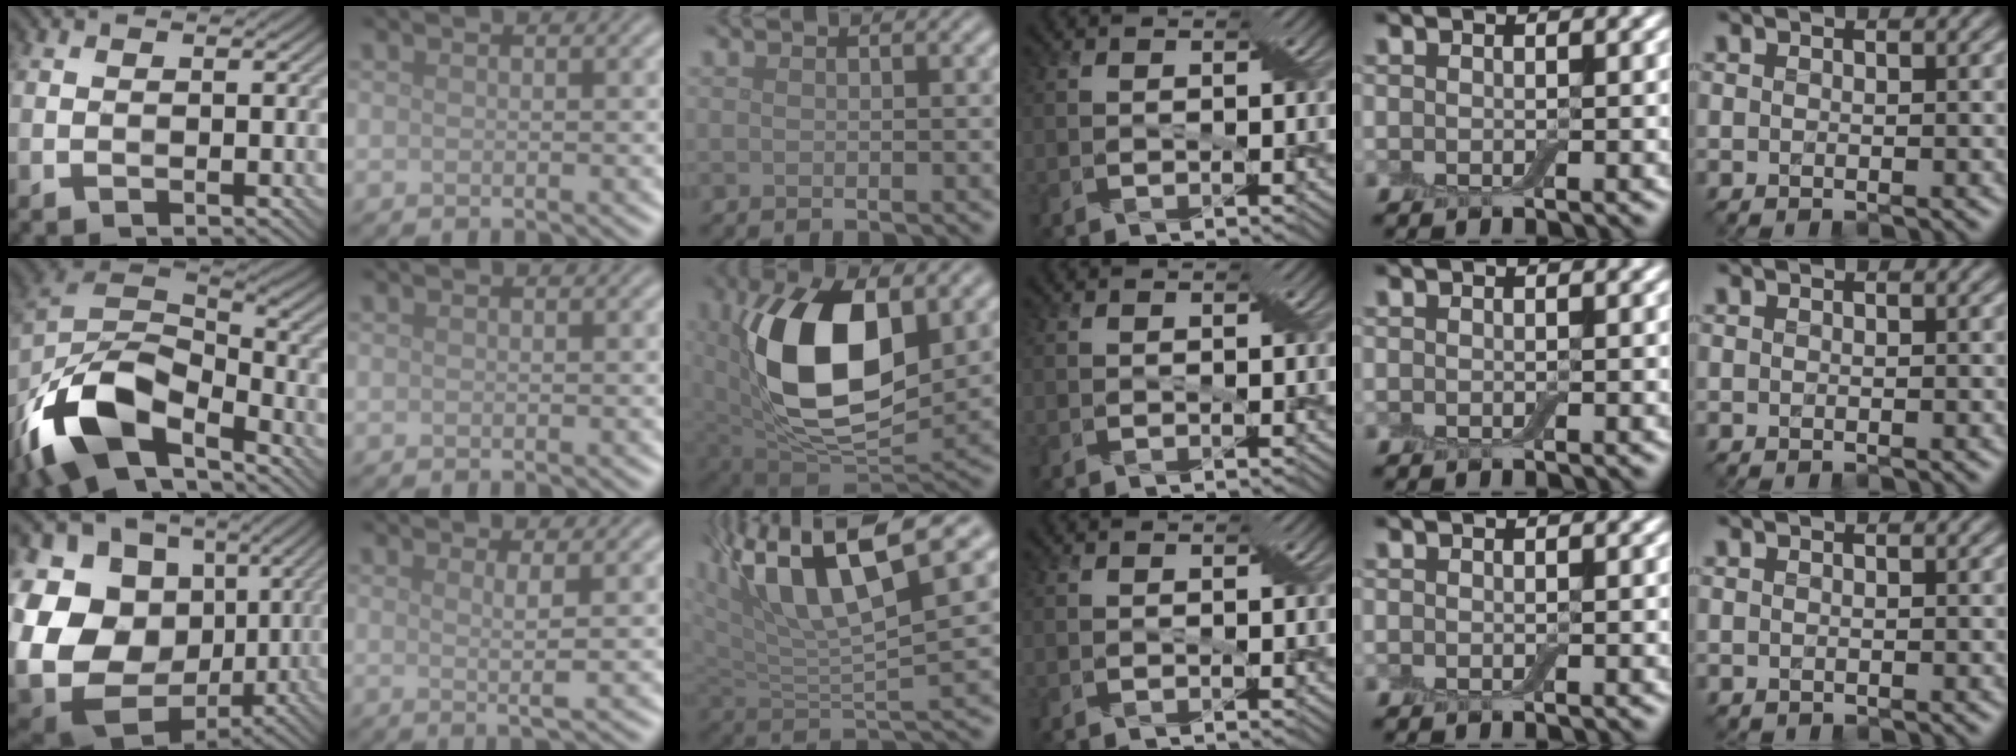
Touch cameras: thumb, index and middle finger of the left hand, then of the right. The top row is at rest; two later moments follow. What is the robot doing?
{"motion": "cut", "object": "aluminum foil"}